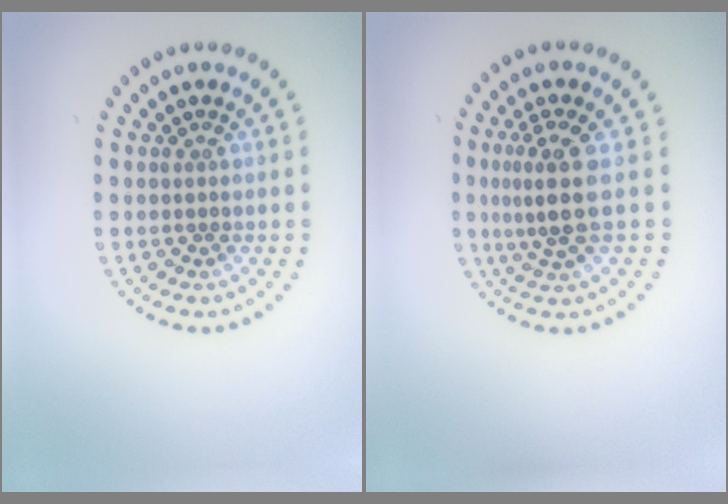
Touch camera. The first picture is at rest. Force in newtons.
{"total": 3.5, "press": 3.0, "slide": 1.7}